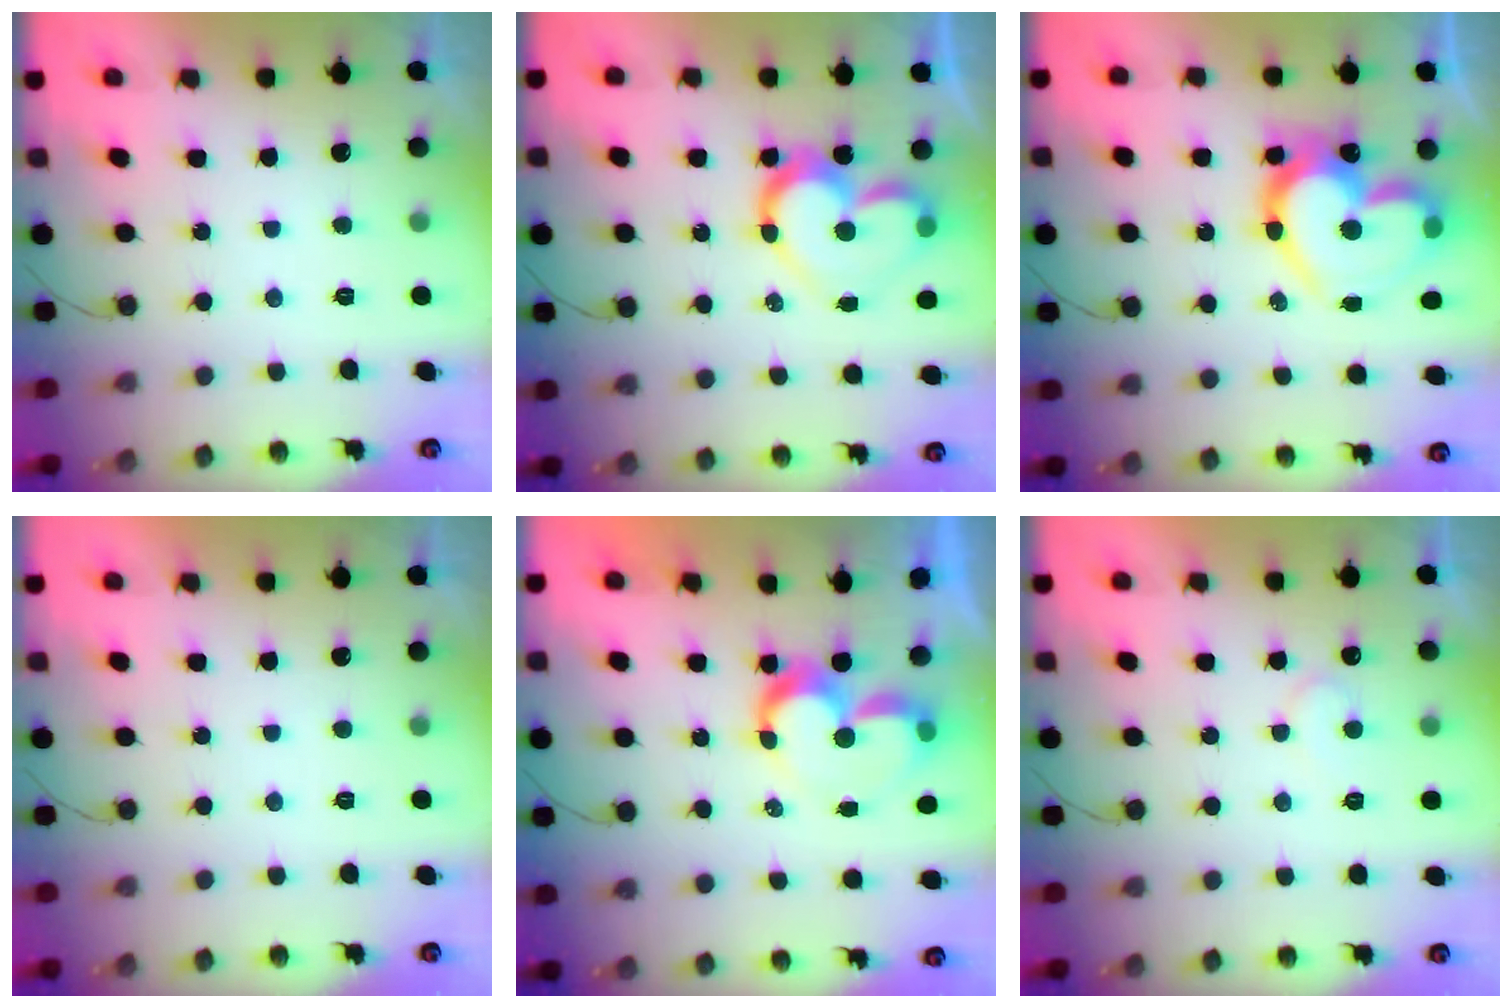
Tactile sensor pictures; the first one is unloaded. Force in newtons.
{"total": 14.4, "press": 14.4, "slide": 1.2}
{"total": 22.7, "press": 22.7, "slide": 1.8}
{"total": 1.8, "press": 1.8, "slide": 0.1}
{"total": 9.3, "press": 9.2, "slide": 0.8}
{"total": 6.3, "press": 6.3, "slide": 0.4}